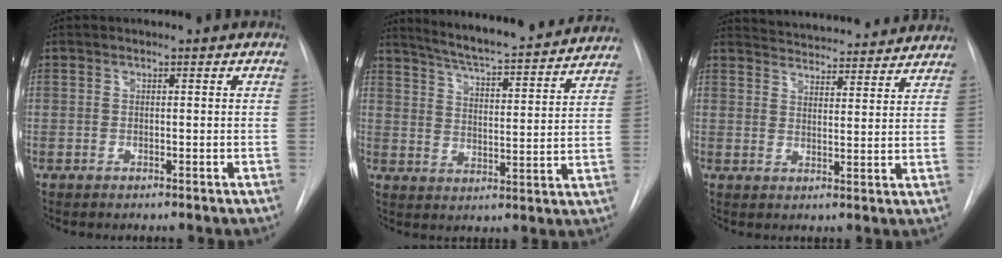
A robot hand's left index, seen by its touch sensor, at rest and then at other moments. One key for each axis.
{"total": 21.3, "fx": 19.5, "fy": 1.7, "fz": 8.4, "tx": -0.129, "ty": -0.030, "tz": 0.258}
{"total": 18.3, "fx": 17.4, "fy": 3.3, "fz": 4.6, "tx": -0.062, "ty": -0.003, "tz": 0.220}